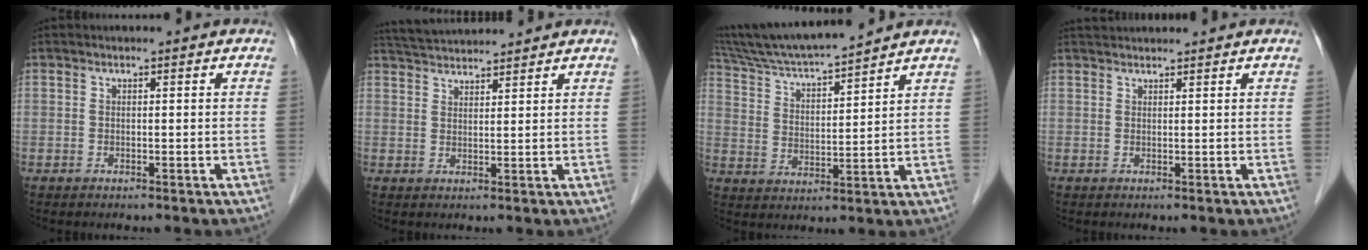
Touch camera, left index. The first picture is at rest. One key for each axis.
{"total": 6.9, "fx": 6.7, "fy": 0.2, "fz": 1.7, "tx": -0.039, "ty": 0.034, "tz": 0.113}
{"total": 13.7, "fx": 12.4, "fy": 0.1, "fz": 5.6, "tx": -0.109, "ty": 0.011, "tz": 0.219}
{"total": 2.7, "fx": 2.7, "fy": 0.2, "fz": 0.5, "tx": -0.008, "ty": 0.030, "tz": 0.047}